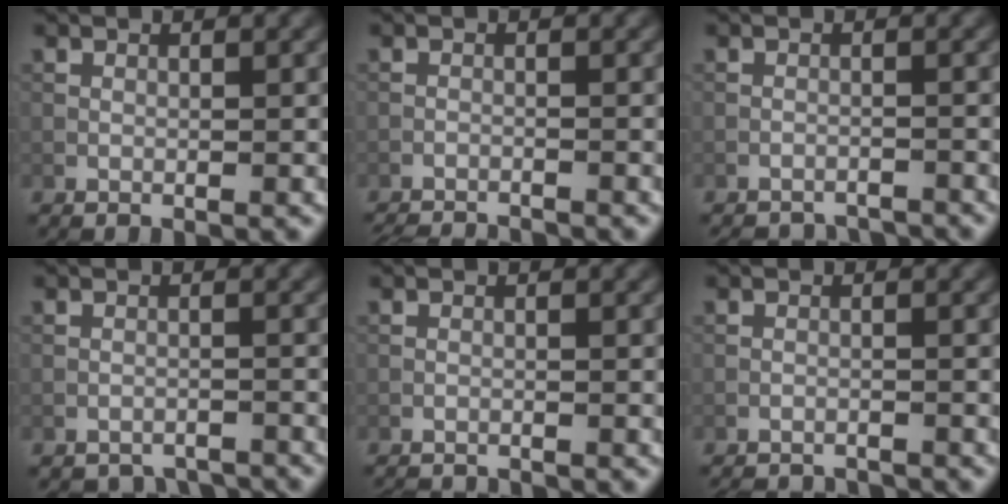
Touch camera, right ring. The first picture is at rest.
{"total": 5.3, "force": [-5.2, 0.7, 1.0], "torque": [-0.019, -0.014, -0.076]}
{"total": 5.6, "force": [-5.5, 0.8, 0.6], "torque": [-0.007, -0.005, -0.076]}
{"total": 4.3, "force": [-4.3, 0.7, 0.1], "torque": [-0.003, -0.002, -0.057]}
{"total": 2.5, "force": [-2.5, 0.3, 0.4], "torque": [-0.013, -0.007, -0.040]}
{"total": 5.1, "force": [-5.0, 0.7, 0.8], "torque": [-0.013, -0.008, -0.071]}